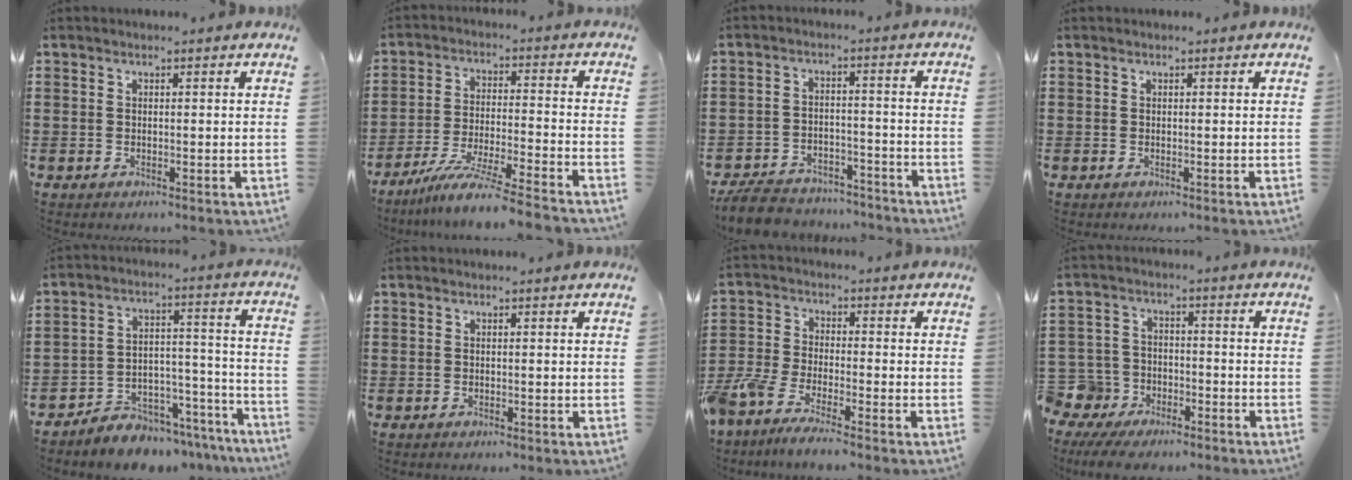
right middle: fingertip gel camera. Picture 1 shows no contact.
{"total": 8.6, "force": [-7.6, -0.7, 4.0], "torque": [-0.071, -0.007, -0.148]}
{"total": 6.4, "force": [-6.1, 1.2, 1.2], "torque": [-0.032, 0.013, -0.125]}
{"total": 0.0}
{"total": 6.1, "force": [-5.9, 1.5, 0.2], "torque": [-0.001, 0.017, -0.117]}
{"total": 0.0}
{"total": 5.3, "force": [-4.9, 0.4, 1.9], "torque": [-0.067, -0.014, -0.105]}
{"total": 7.5, "force": [-6.5, 3.5, 1.1], "torque": [-0.051, 0.019, -0.135]}